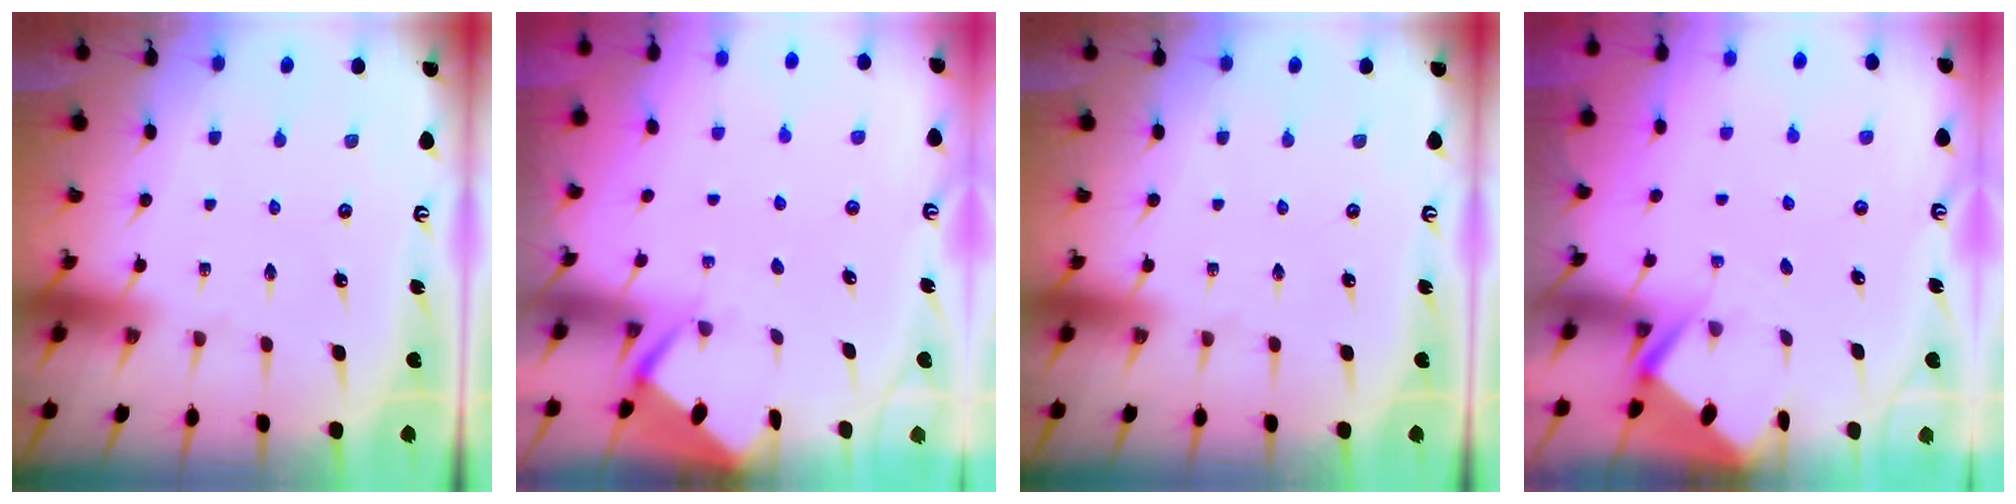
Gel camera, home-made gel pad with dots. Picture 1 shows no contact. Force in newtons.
{"total": 2.6, "press": 2.6, "slide": 0.4}
{"total": 0.0}
{"total": 2.9, "press": 2.9, "slide": 0.3}